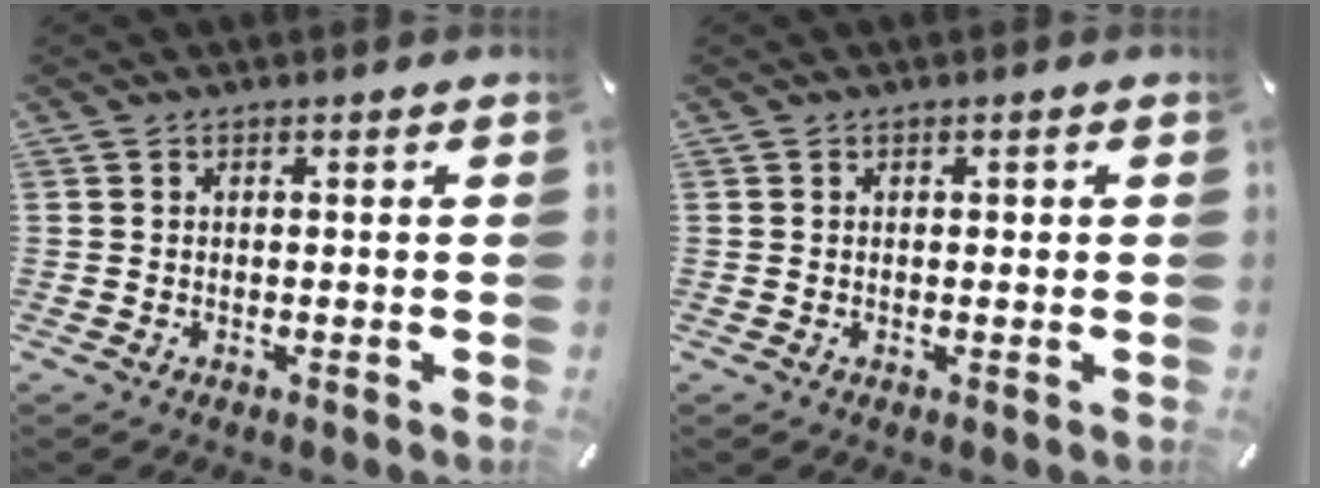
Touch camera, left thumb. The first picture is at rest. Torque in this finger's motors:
{"motor_torque": [0.31, 0.24, 0.22, -0.13, 0.00]}